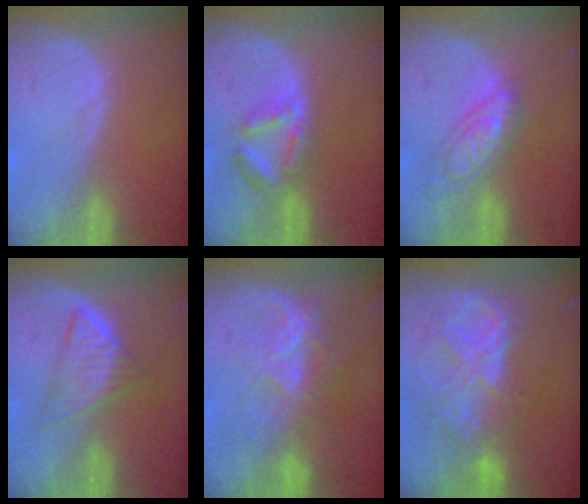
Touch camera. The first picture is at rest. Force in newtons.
{"total": 5.0, "press": 5.0, "slide": 0.5}
{"total": 6.3, "press": 6.3, "slide": 0.4}
{"total": 5.5, "press": 5.3, "slide": 1.5}
{"total": 6.7, "press": 6.0, "slide": 2.9}
{"total": 8.9, "press": 7.8, "slide": 4.4}